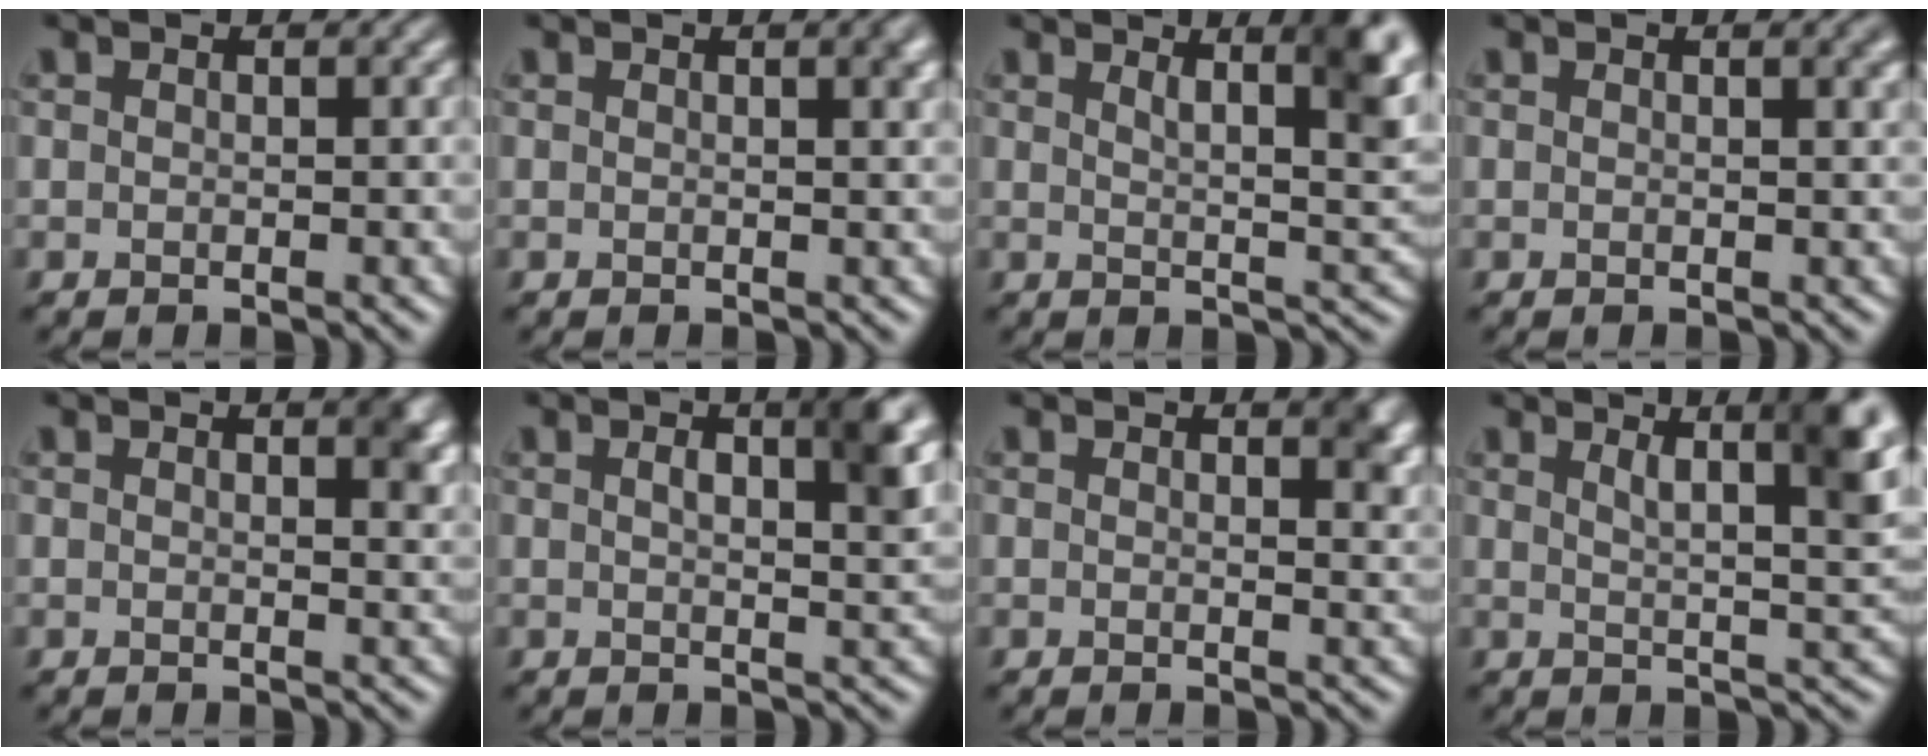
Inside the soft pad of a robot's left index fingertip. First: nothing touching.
{"total": 1.9, "force": [0.8, 0.6, 1.6], "torque": [-0.011, 0.006, 0.009]}
{"total": 6.3, "force": [3.1, 1.8, 5.2], "torque": [-0.047, 0.005, 0.046]}
{"total": 1.4, "force": [0.7, 0.5, 1.1], "torque": [-0.008, 0.005, 0.008]}
{"total": 2.6, "force": [1.3, 0.8, 2.0], "torque": [-0.015, 0.001, 0.019]}
{"total": 4.8, "force": [1.7, 1.4, 4.3], "torque": [-0.053, 0.007, 0.022]}
{"total": 2.3, "force": [1.4, 0.7, 1.7], "torque": [-0.013, -0.002, 0.021]}
{"total": 7.0, "force": [3.3, 1.8, 5.9], "torque": [-0.065, 0.007, 0.054]}